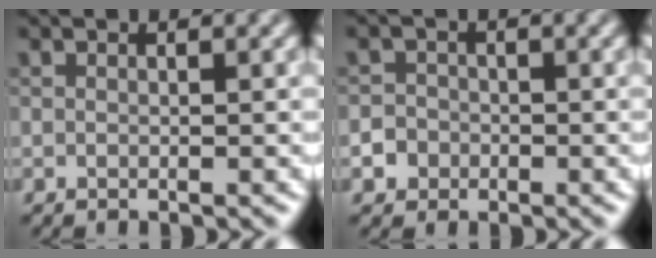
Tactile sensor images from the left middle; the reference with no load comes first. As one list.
[{"total": 3.0, "force": [-1.4, 2.6, 0.4], "torque": [0.016, 0.000, -0.034]}]